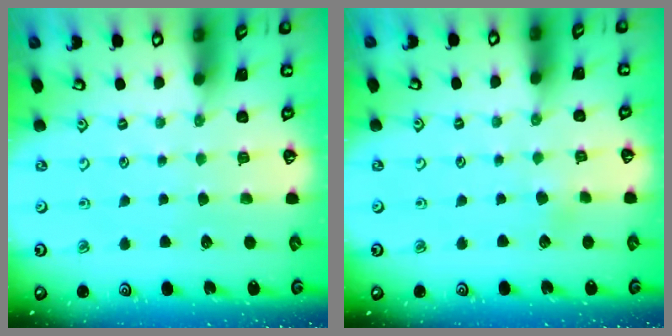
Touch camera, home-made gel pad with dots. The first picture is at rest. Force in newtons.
{"total": 2.1, "press": 2.0, "slide": 0.6}